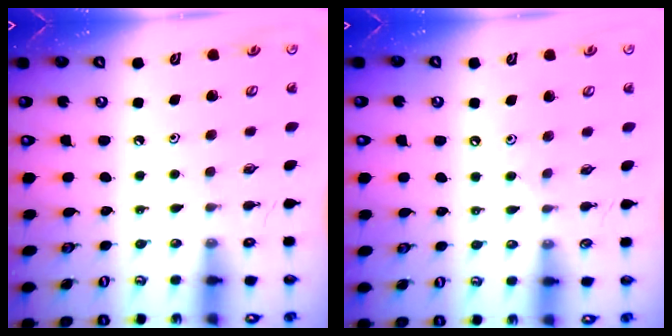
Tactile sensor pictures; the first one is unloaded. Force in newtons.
{"total": 3.0, "press": 3.0, "slide": 0.4}